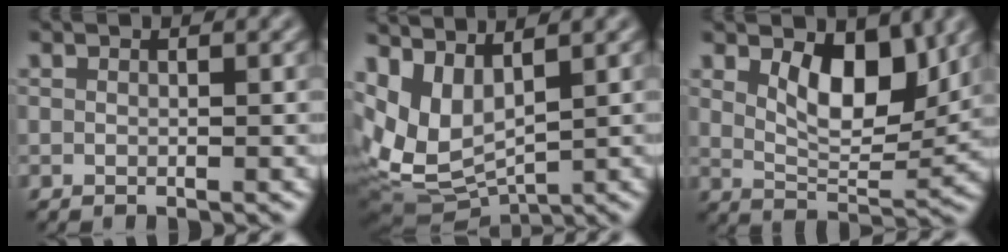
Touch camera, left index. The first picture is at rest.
{"total": 7.6, "force": [2.3, 4.3, 5.9], "torque": [-0.142, -0.009, 0.060]}
{"total": 6.1, "force": [2.1, 3.2, 4.7], "torque": [-0.086, -0.010, 0.039]}